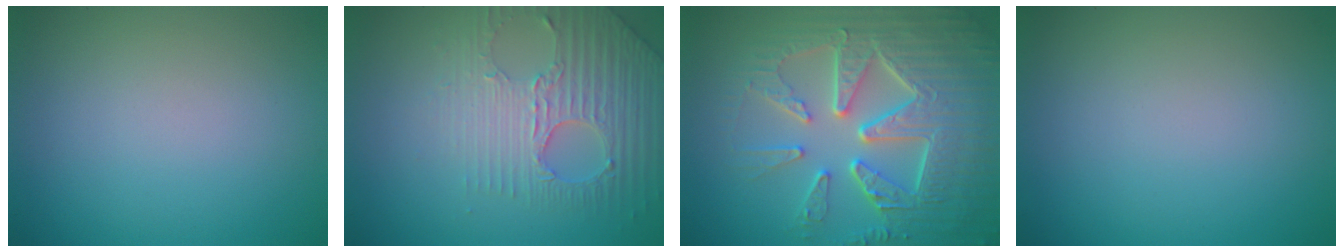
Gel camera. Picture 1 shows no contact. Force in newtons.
{"total": 3.8, "press": 3.7, "slide": 1.0}
{"total": 9.2, "press": 6.6, "slide": 6.3}
{"total": 0.0}